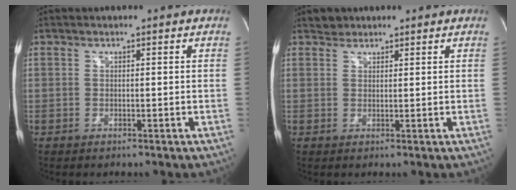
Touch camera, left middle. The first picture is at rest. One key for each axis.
{"total": 1.6, "fx": 1.3, "fy": 1.0, "fz": -0.2, "tx": 0.006, "ty": 0.005, "tz": 0.018}